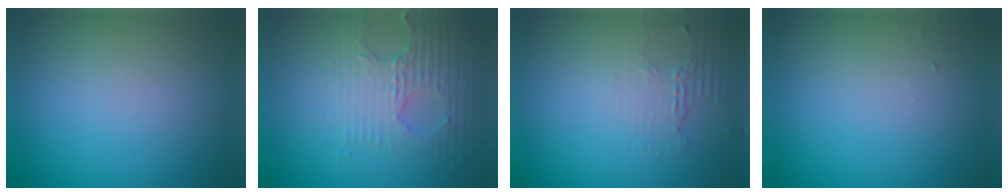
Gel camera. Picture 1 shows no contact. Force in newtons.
{"total": 3.5, "press": 3.4, "slide": 1.1}
{"total": 1.9, "press": 1.4, "slide": 1.3}
{"total": 0.6, "press": 0.6, "slide": 0.1}